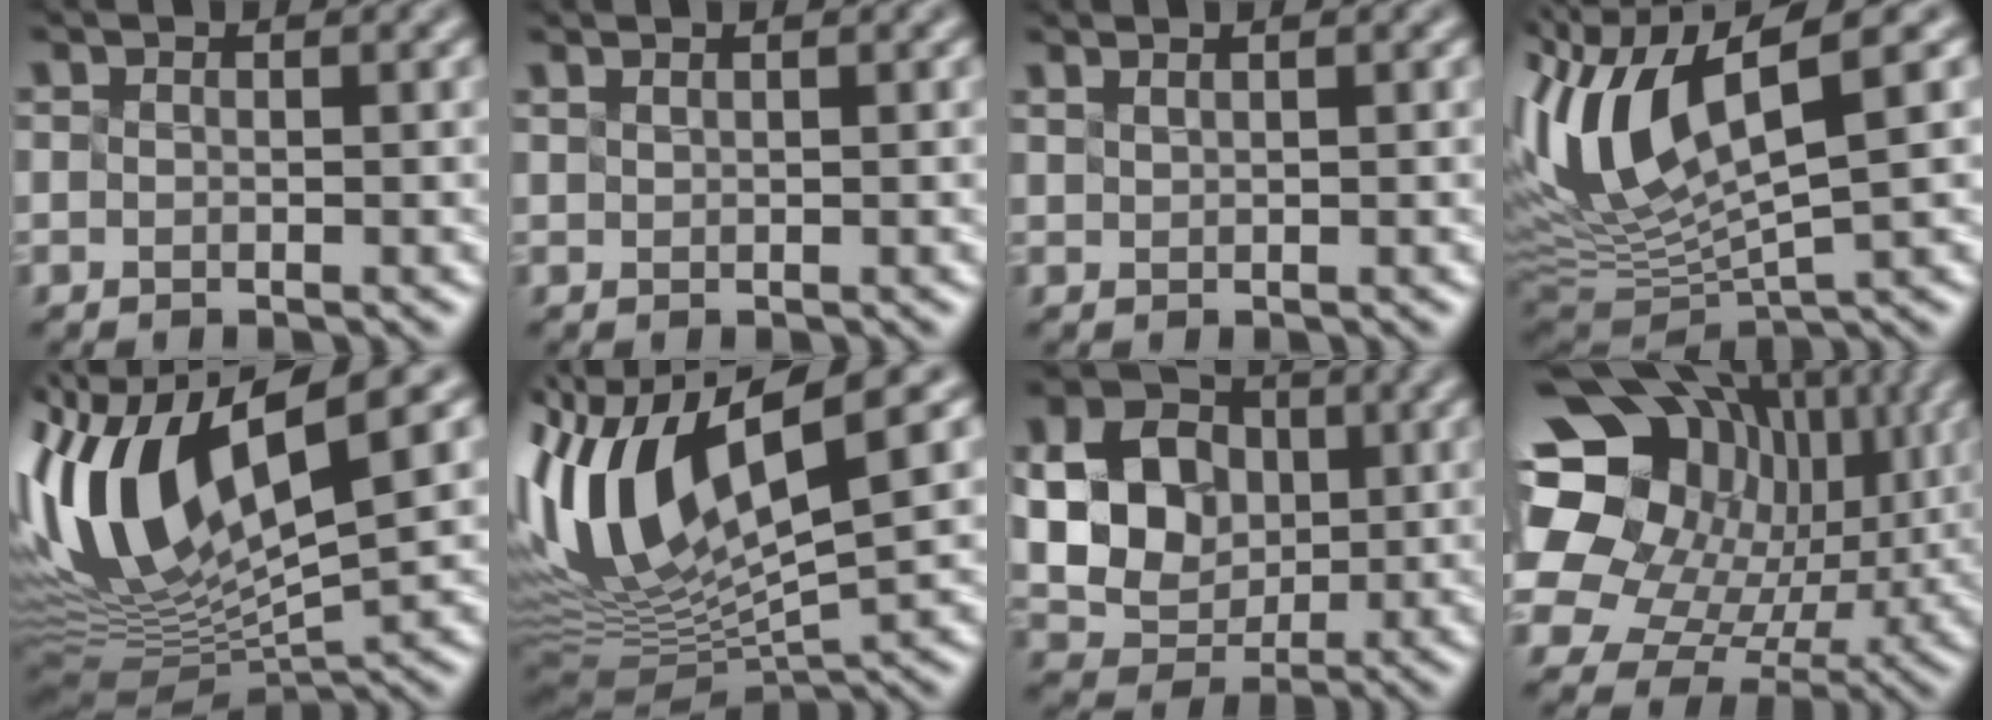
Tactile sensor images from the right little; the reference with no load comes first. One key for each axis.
{"total": 1.6, "fx": 1.2, "fy": 0.6, "fz": 0.9, "tx": 0.001, "ty": 0.012, "tz": 0.004}
{"total": 1.9, "fx": 1.5, "fy": 0.7, "fz": 1.1, "tx": 0.001, "ty": 0.018, "tz": 0.007}
{"total": 8.8, "fx": 2.2, "fy": 2.8, "fz": 8.1, "tx": -0.175, "ty": -0.002, "tz": 0.057}
{"total": 11.1, "fx": 1.7, "fy": 3.8, "fz": 10.2, "tx": -0.212, "ty": 0.001, "tz": 0.045}
{"total": 11.0, "fx": 1.7, "fy": 3.6, "fz": 10.3, "tx": -0.214, "ty": 0.004, "tz": 0.048}
{"total": 6.2, "fx": 0.1, "fy": 5.3, "fz": 3.4, "tx": -0.076, "ty": 0.007, "tz": 0.009}
{"total": 17.6, "fx": 5.9, "fy": 13.2, "fz": 10.0, "tx": -0.216, "ty": 0.043, "tz": 0.119}